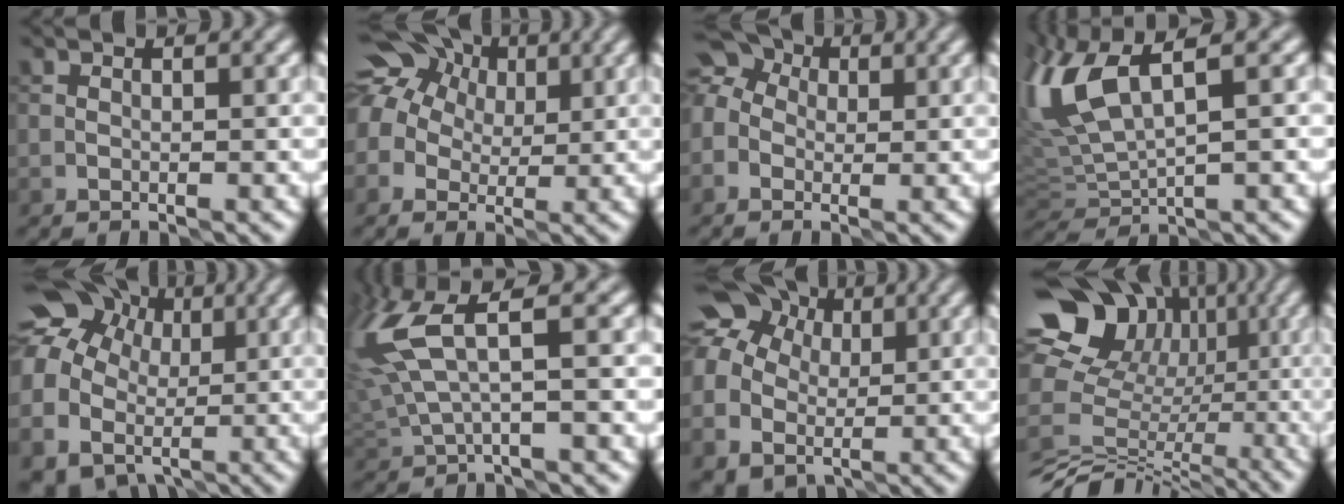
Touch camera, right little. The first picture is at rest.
{"total": 12.4, "force": [4.9, 9.7, 6.0], "torque": [-0.117, 0.038, 0.066]}
{"total": 7.2, "force": [1.3, 5.8, 4.0], "torque": [-0.074, 0.036, -0.018]}
{"total": 8.2, "force": [3.6, 2.8, 6.8], "torque": [-0.161, 0.021, 0.071]}
{"total": 16.1, "force": [2.0, 14.3, 7.2], "torque": [-0.167, 0.024, 0.028]}
{"total": 7.6, "force": [2.7, 2.5, 6.7], "torque": [-0.167, 0.013, 0.054]}
{"total": 13.4, "force": [2.3, 11.7, 6.2], "torque": [-0.139, 0.019, 0.024]}
{"total": 15.1, "force": [0.7, 12.5, 8.5], "torque": [-0.154, 0.042, 0.035]}